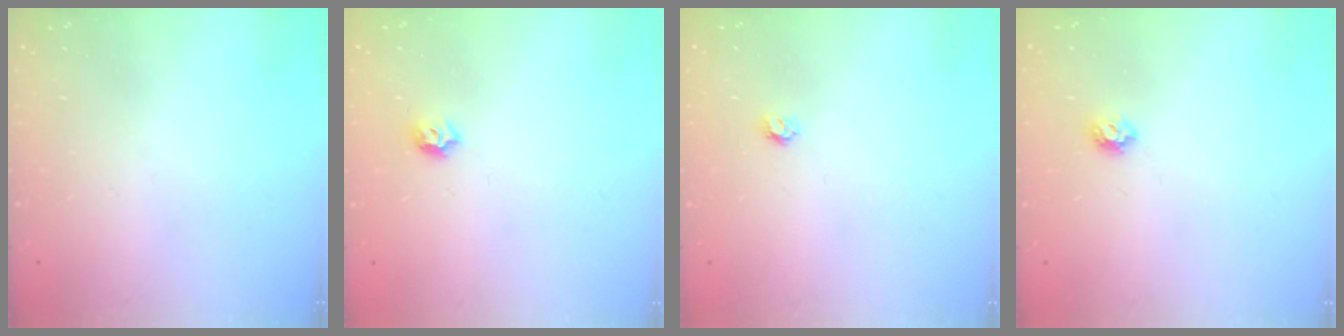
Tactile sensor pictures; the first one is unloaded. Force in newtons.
{"total": 4.0, "press": 3.9, "slide": 0.8}
{"total": 3.2, "press": 3.2, "slide": 0.3}
{"total": 4.9, "press": 4.8, "slide": 0.9}